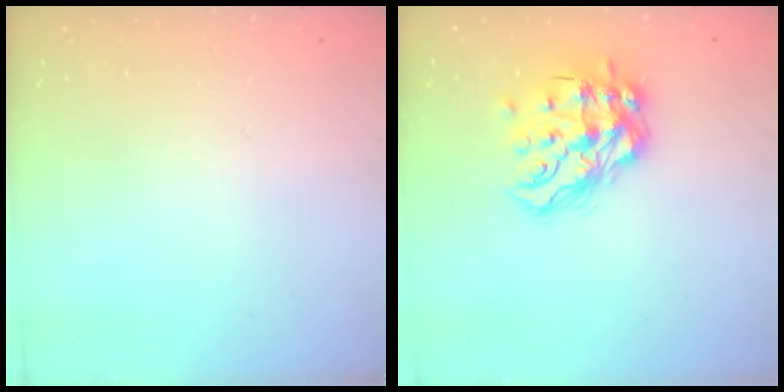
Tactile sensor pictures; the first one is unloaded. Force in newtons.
{"total": 14.6, "press": 14.5, "slide": 1.7}